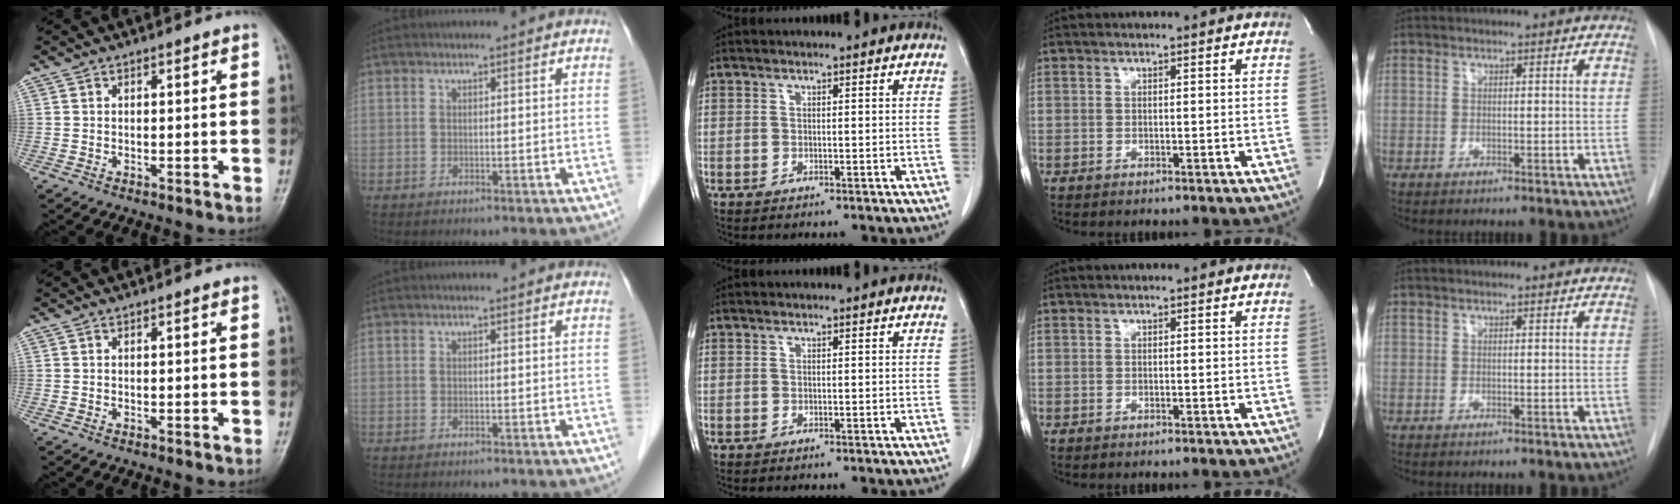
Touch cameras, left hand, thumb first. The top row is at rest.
{}